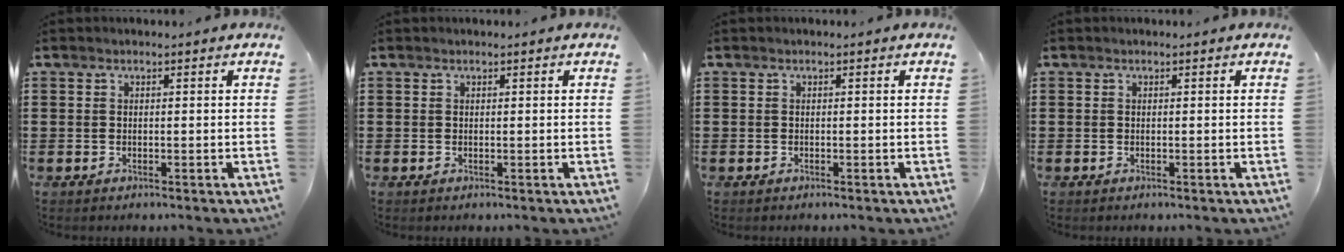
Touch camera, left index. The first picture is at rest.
{"total": 0.0}
{"total": 0.0}
{"total": 0.0}